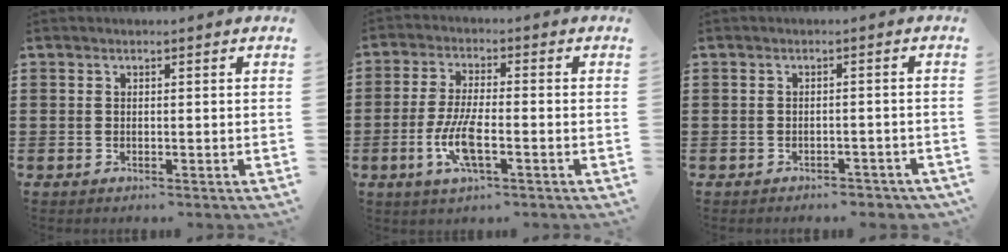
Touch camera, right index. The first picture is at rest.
{"total": 6.9, "force": [-2.3, 1.8, 6.2], "torque": [-0.136, -0.012, -0.046]}
{"total": 1.7, "force": [-1.6, 0.3, 0.2], "torque": [-0.012, -0.003, -0.034]}